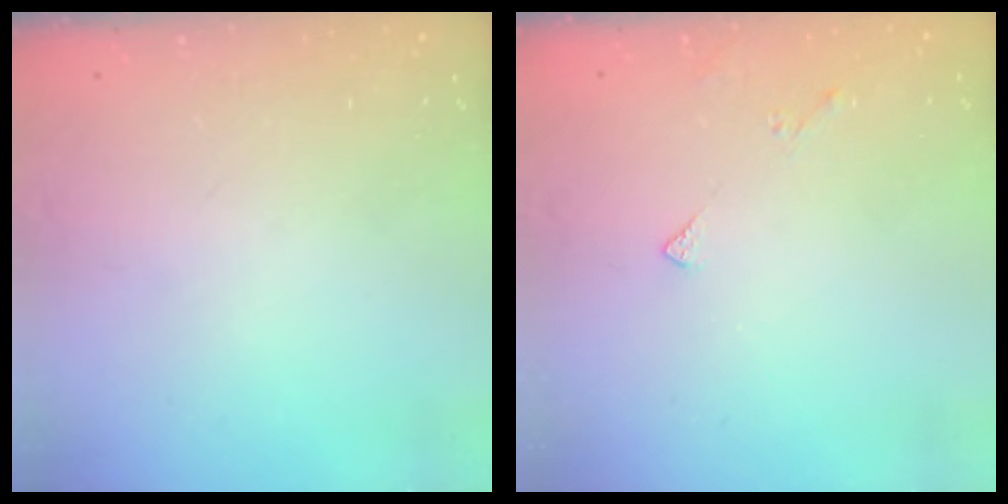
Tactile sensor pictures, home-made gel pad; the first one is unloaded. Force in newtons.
{"total": 2.8, "press": 2.8, "slide": 0.5}